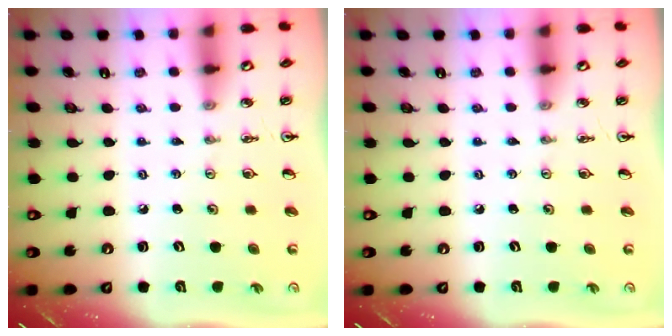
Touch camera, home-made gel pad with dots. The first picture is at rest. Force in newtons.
{"total": 0.0}